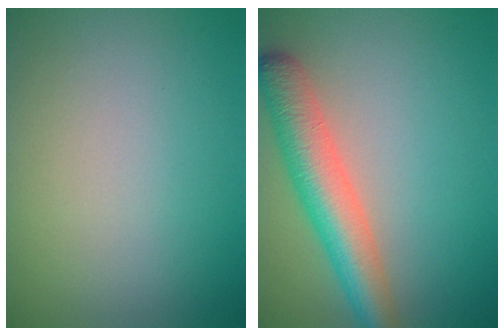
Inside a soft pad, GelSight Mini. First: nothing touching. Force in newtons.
{"total": 6.1, "press": 6.1, "slide": 0.3}